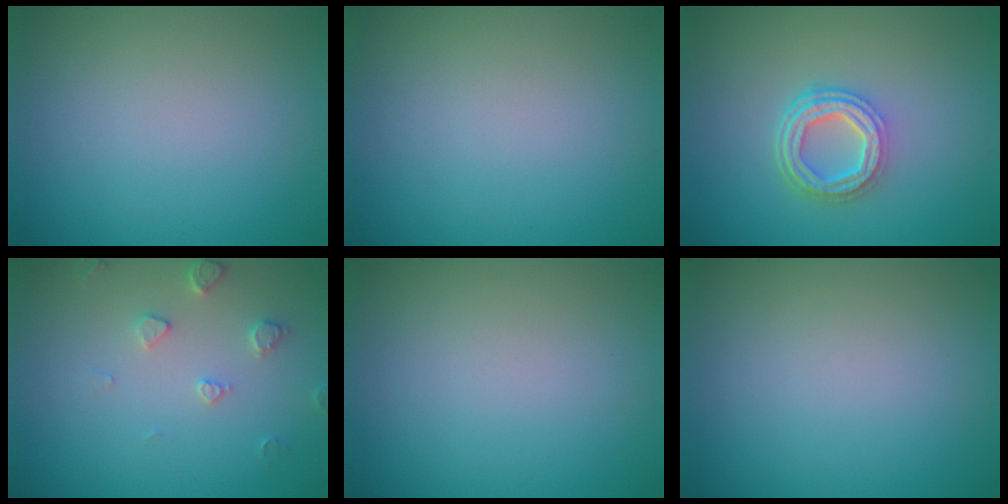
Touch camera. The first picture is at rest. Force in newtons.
{"total": 0.0}
{"total": 4.4, "press": 3.4, "slide": 2.8}
{"total": 1.9, "press": 1.8, "slide": 0.3}
{"total": 0.0}
{"total": 0.0}